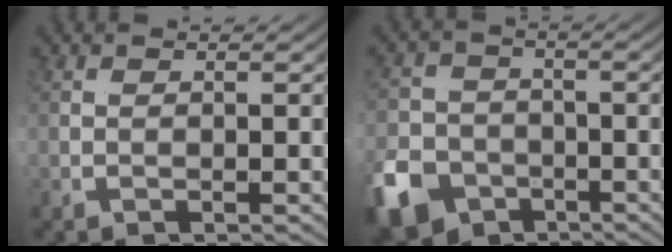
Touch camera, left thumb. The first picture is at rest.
{"total": 12.0, "force": [-3.6, 9.8, 5.8], "torque": [-0.120, -0.040, -0.058]}